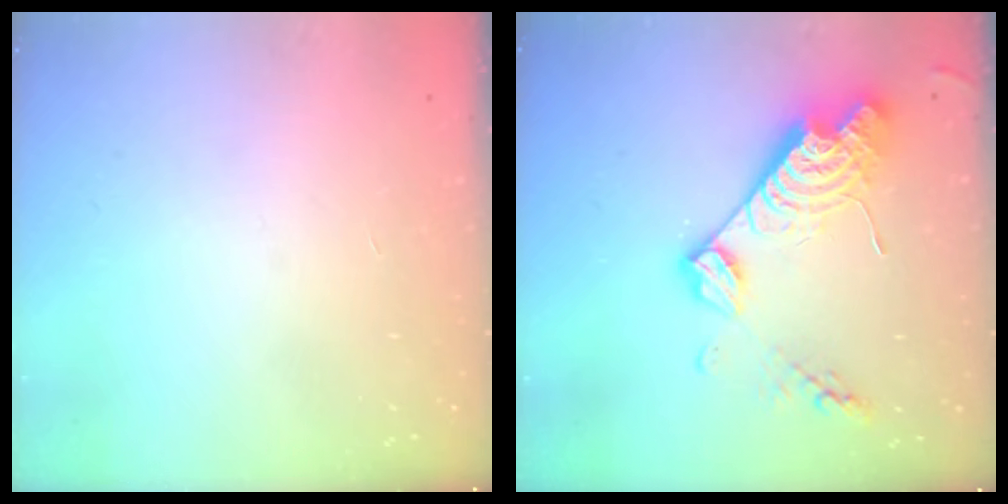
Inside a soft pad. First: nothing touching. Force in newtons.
{"total": 17.1, "press": 17.0, "slide": 1.3}